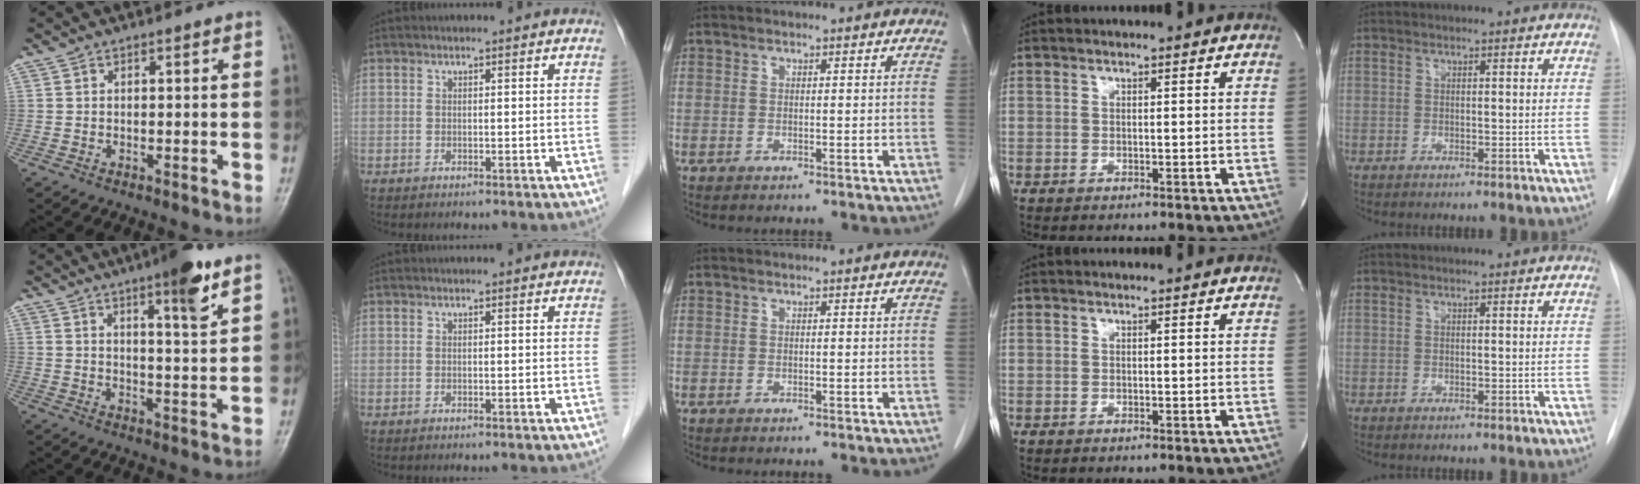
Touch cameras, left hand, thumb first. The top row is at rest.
{"thumb": {"total": 9.0, "force": [5.5, 1.3, 7.0], "torque": [-0.096, -0.032, 0.079]}}